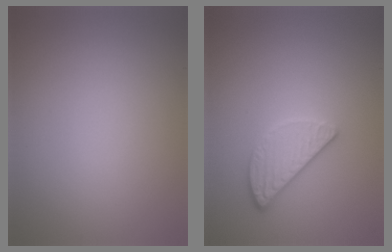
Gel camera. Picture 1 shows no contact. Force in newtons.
{"total": 2.6, "press": 2.3, "slide": 1.3}